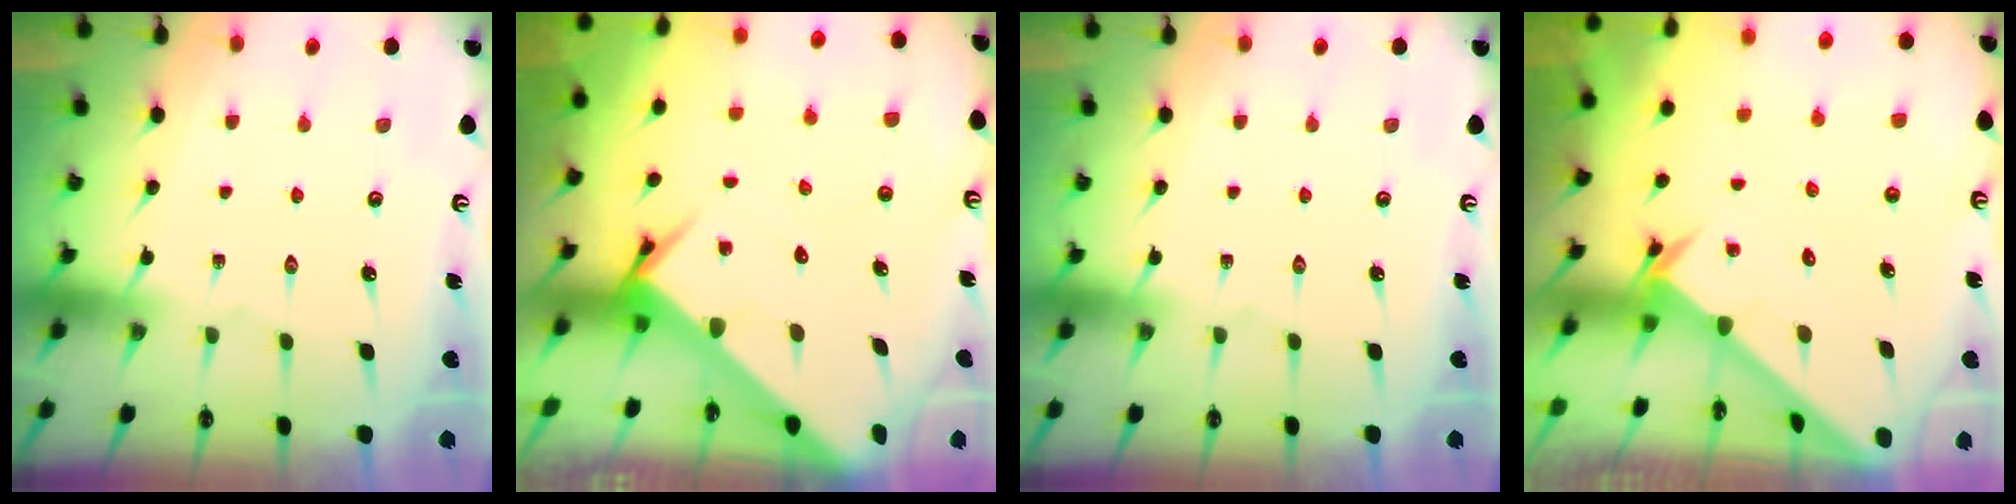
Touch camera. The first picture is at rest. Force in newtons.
{"total": 4.6, "press": 4.6, "slide": 0.3}
{"total": 0.0}
{"total": 2.5, "press": 2.5, "slide": 0.2}